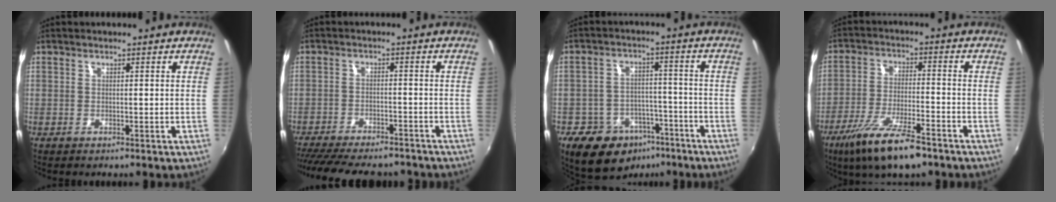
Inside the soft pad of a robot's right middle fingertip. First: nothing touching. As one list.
[{"total": 17.6, "force": [-14.9, 4.8, 7.9], "torque": [-0.165, -0.028, -0.219]}, {"total": 13.0, "force": [-8.3, 8.8, 4.8], "torque": [-0.111, 0.016, -0.109]}, {"total": 13.2, "force": [-9.0, 3.3, 9.1], "torque": [-0.194, -0.032, -0.162]}]